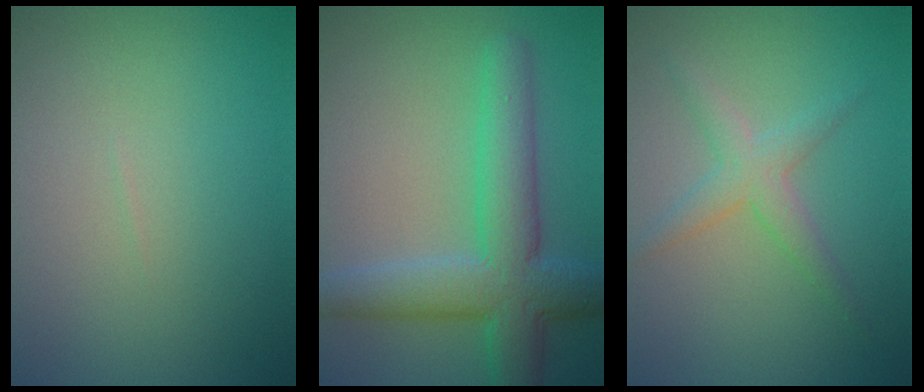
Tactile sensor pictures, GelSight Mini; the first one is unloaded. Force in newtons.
{"total": 7.3, "press": 7.3, "slide": 0.3}
{"total": 2.5, "press": 2.5, "slide": 0.1}